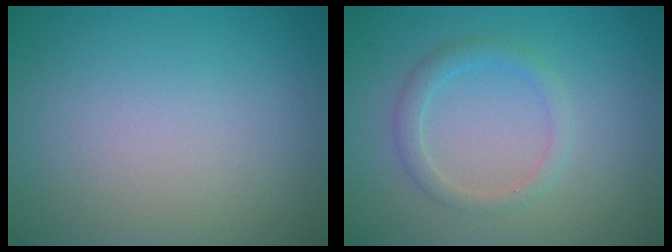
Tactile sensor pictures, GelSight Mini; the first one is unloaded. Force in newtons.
{"total": 1.9, "press": 1.9, "slide": 0.0}